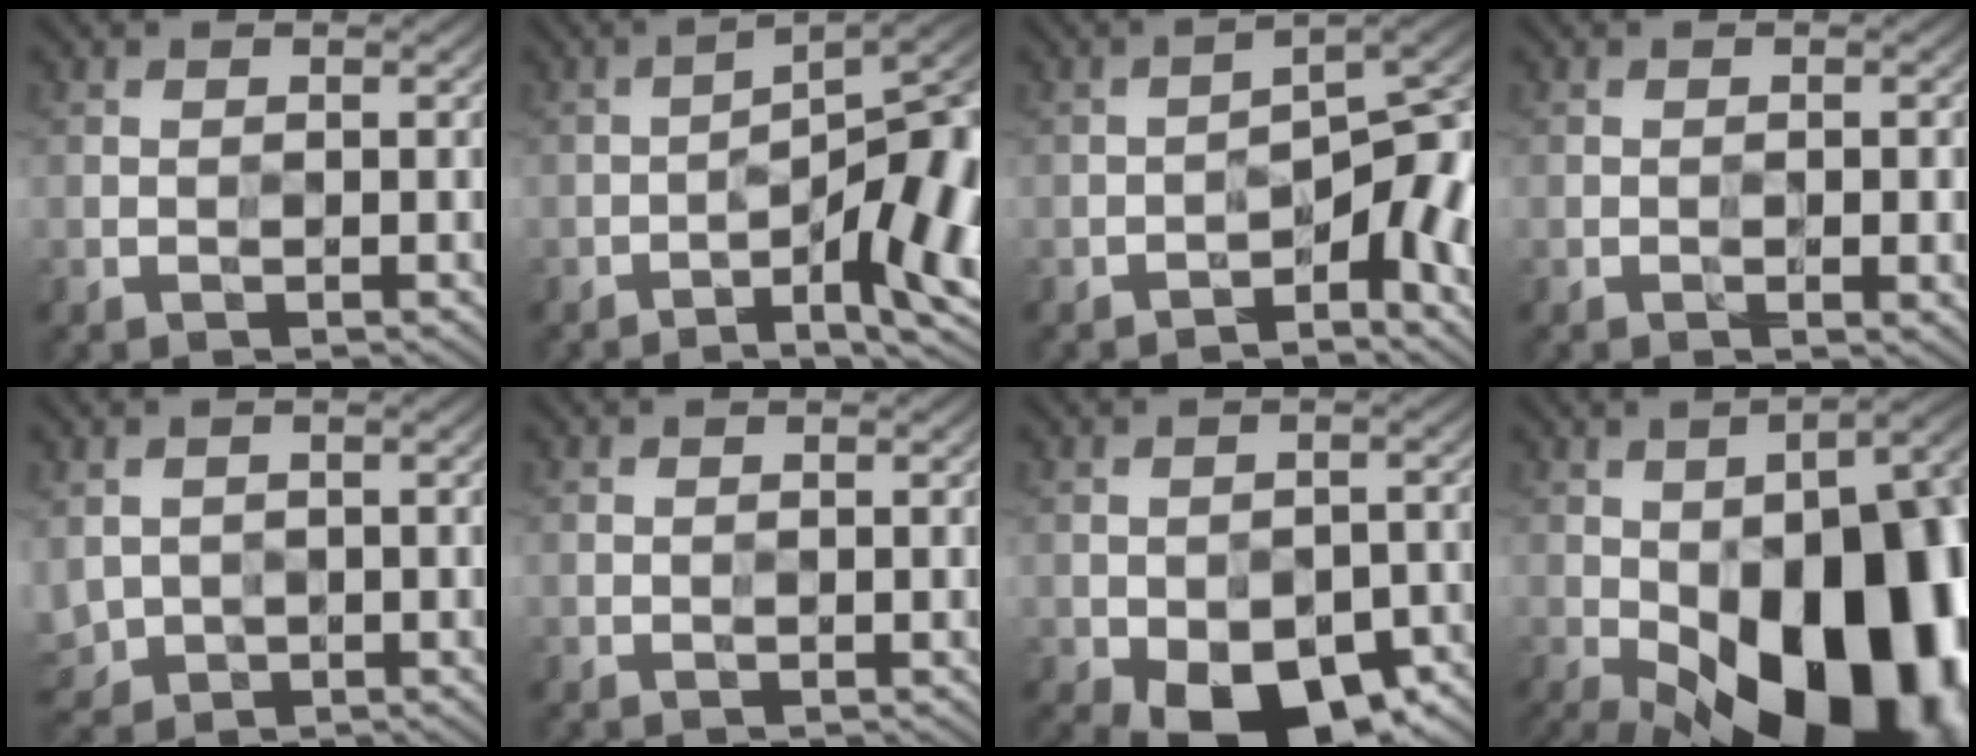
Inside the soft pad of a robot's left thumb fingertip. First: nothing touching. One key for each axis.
{"total": 13.7, "fx": -5.2, "fy": 3.5, "fz": 12.1, "tx": -0.157, "ty": 0.011, "tz": -0.071}
{"total": 8.9, "fx": -3.4, "fy": 2.4, "fz": 7.9, "tx": -0.106, "ty": 0.007, "tz": -0.056}
{"total": 1.9, "fx": -0.3, "fy": 0.7, "fz": 1.7, "tx": -0.025, "ty": -0.003, "tz": -0.002}
{"total": 3.7, "fx": -0.4, "fy": 3.0, "fz": 2.1, "tx": -0.064, "ty": -0.016, "tz": -0.009}
{"total": 0.0}
{"total": 13.1, "fx": -7.3, "fy": 6.9, "fz": 8.3, "tx": -0.123, "ty": -0.030, "tz": -0.102}
{"total": 24.7, "fx": -8.1, "fy": 13.3, "fz": 19.2, "tx": -0.283, "ty": -0.041, "tz": -0.095}